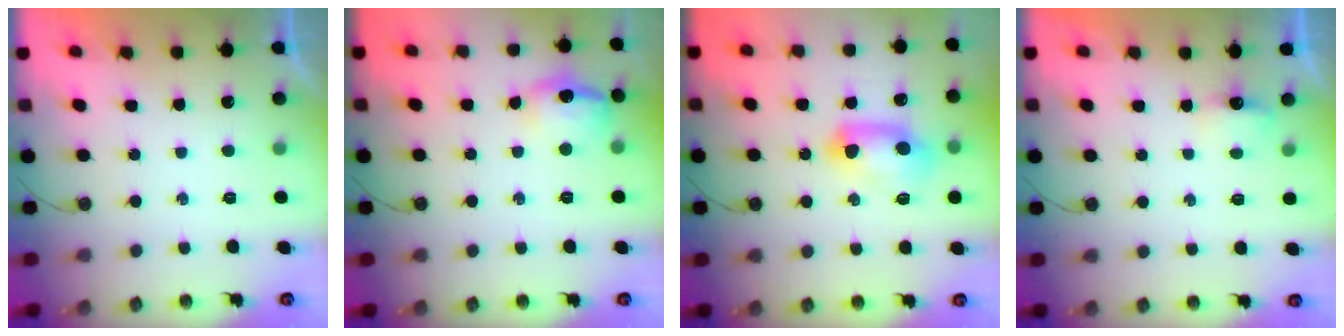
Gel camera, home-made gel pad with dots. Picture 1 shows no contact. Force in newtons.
{"total": 12.8, "press": 12.7, "slide": 0.9}
{"total": 12.3, "press": 11.5, "slide": 4.2}
{"total": 3.0, "press": 3.0, "slide": 0.5}